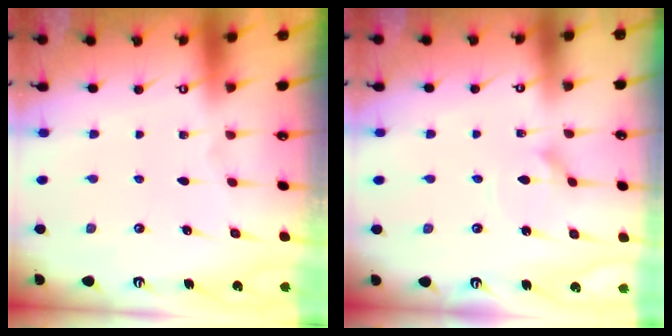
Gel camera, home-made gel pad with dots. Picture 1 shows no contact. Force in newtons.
{"total": 1.8, "press": 1.8, "slide": 0.2}